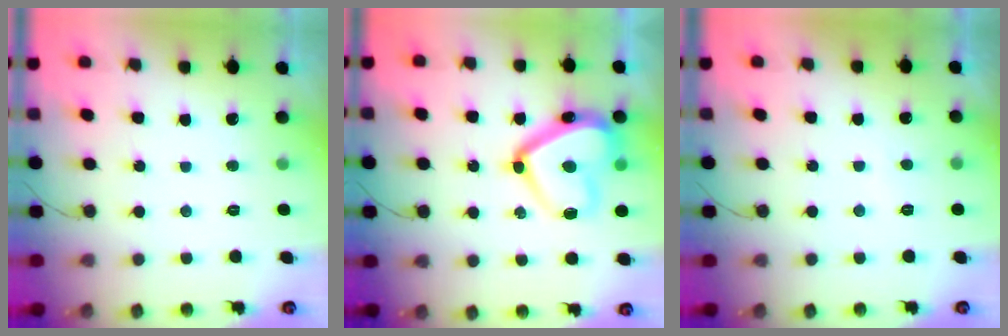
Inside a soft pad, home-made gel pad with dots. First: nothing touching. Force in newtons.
{"total": 18.2, "press": 18.1, "slide": 1.5}
{"total": 0.6, "press": 0.4, "slide": 0.4}